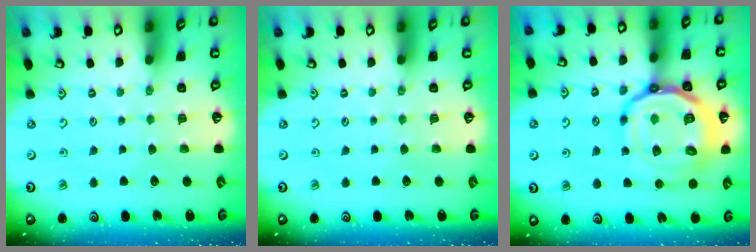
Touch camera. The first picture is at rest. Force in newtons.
{"total": 0.0}
{"total": 22.5, "press": 22.3, "slide": 2.3}